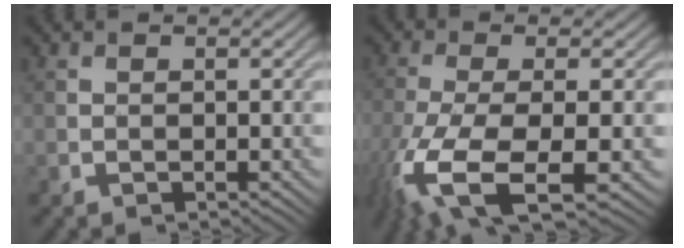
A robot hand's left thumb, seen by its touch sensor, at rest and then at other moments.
{"total": 12.0, "force": [-5.6, 4.2, 9.7], "torque": [-0.225, -0.038, -0.100]}